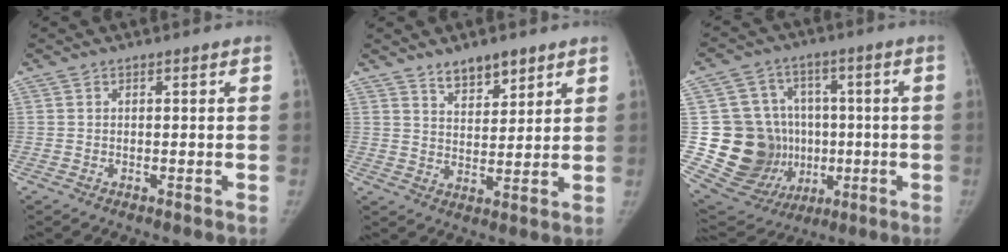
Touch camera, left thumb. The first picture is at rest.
{"total": 6.6, "force": [4.9, 2.9, 3.3], "torque": [-0.027, -0.036, 0.084]}
{"total": 19.5, "force": [-1.3, 17.4, 8.9], "torque": [-0.114, 0.030, 0.013]}